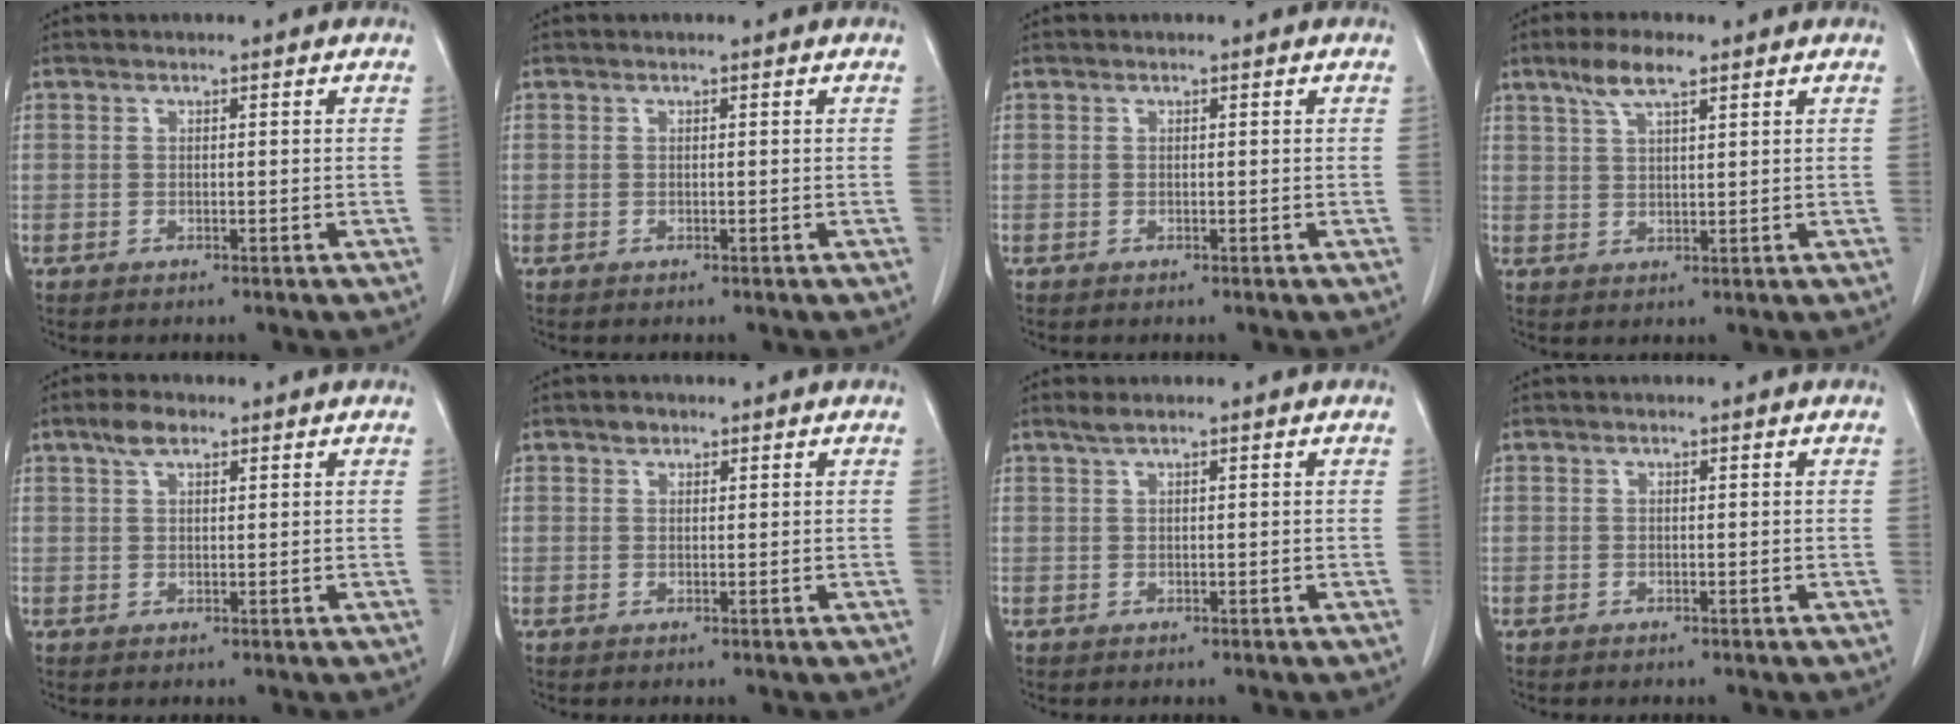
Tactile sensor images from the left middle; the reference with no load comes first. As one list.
[{"total": 0.0}, {"total": 0.0}, {"total": 5.1, "force": [3.5, 0.9, 3.7], "torque": [-0.080, 0.007, 0.067]}, {"total": 3.0, "force": [2.0, 1.2, 2.0], "torque": [-0.044, 0.008, 0.039]}, {"total": 1.1, "force": [0.8, 0.7, 0.3], "torque": [-0.006, -0.001, 0.012]}, {"total": 1.1, "force": [0.9, -0.1, 0.7], "torque": [-0.020, 0.007, 0.022]}, {"total": 0.0}]